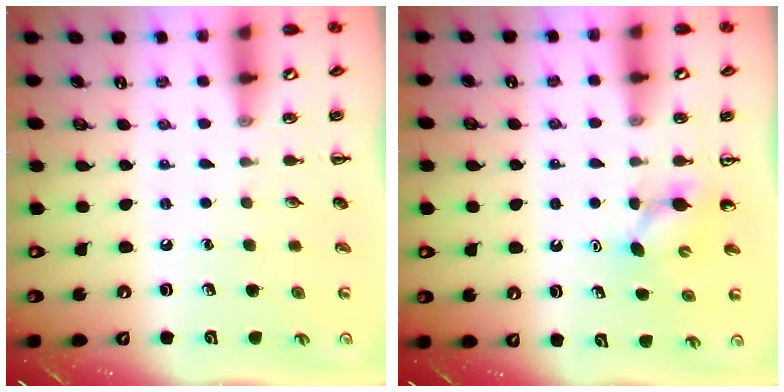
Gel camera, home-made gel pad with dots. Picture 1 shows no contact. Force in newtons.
{"total": 4.2, "press": 4.0, "slide": 1.1}